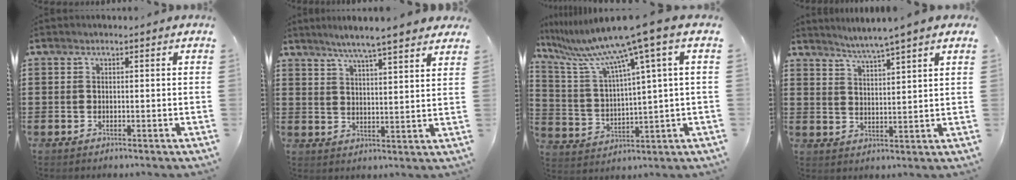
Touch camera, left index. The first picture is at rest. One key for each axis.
{"total": 5.3, "fx": 4.6, "fy": -0.4, "fz": 2.4, "tx": -0.063, "ty": -0.020, "tz": 0.079}
{"total": 10.4, "fx": 7.0, "fy": -0.7, "fz": 7.6, "tx": -0.184, "ty": -0.049, "tz": 0.104}
{"total": 3.3, "fx": 2.9, "fy": -1.2, "fz": 1.0, "tx": -0.028, "ty": -0.019, "tz": 0.047}